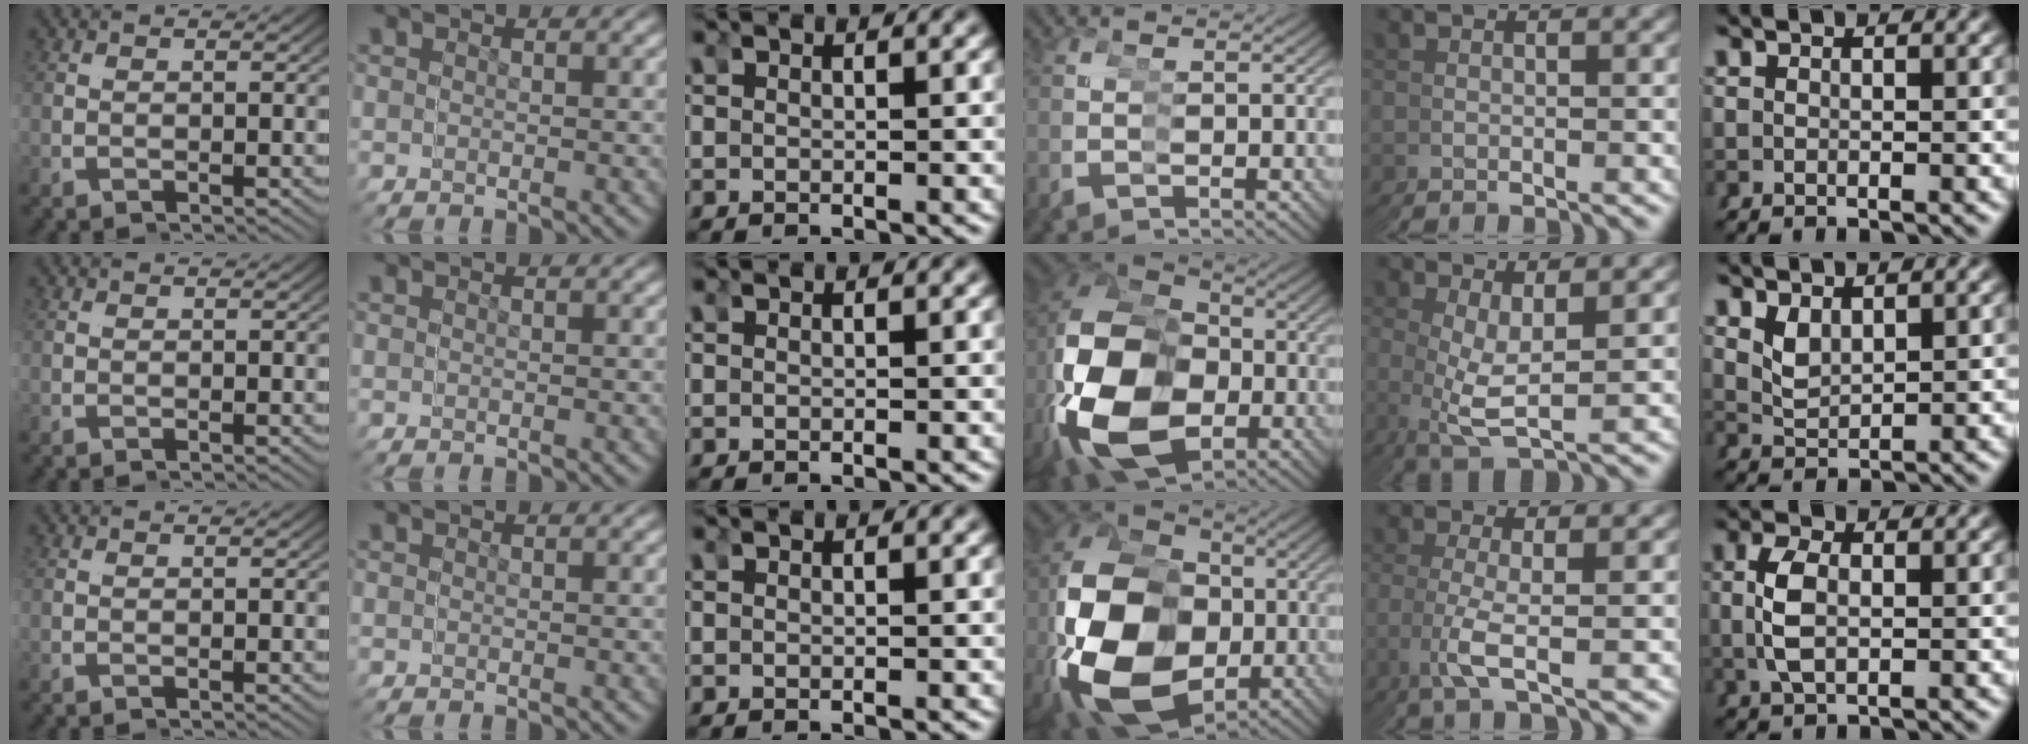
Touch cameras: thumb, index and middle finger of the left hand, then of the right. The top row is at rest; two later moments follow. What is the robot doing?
{"motion": "grasp_and_lifting", "object": "scissors"}